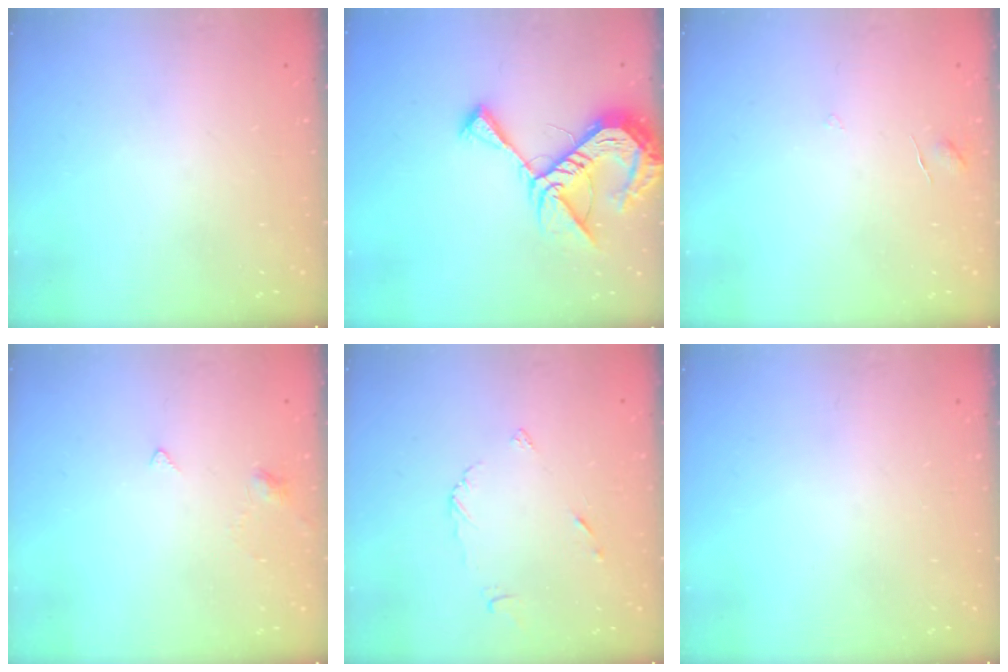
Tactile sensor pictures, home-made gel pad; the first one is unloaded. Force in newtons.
{"total": 13.2, "press": 13.2, "slide": 1.3}
{"total": 2.9, "press": 2.9, "slide": 0.2}
{"total": 2.4, "press": 2.4, "slide": 0.5}
{"total": 4.2, "press": 4.2, "slide": 0.5}
{"total": 0.0}